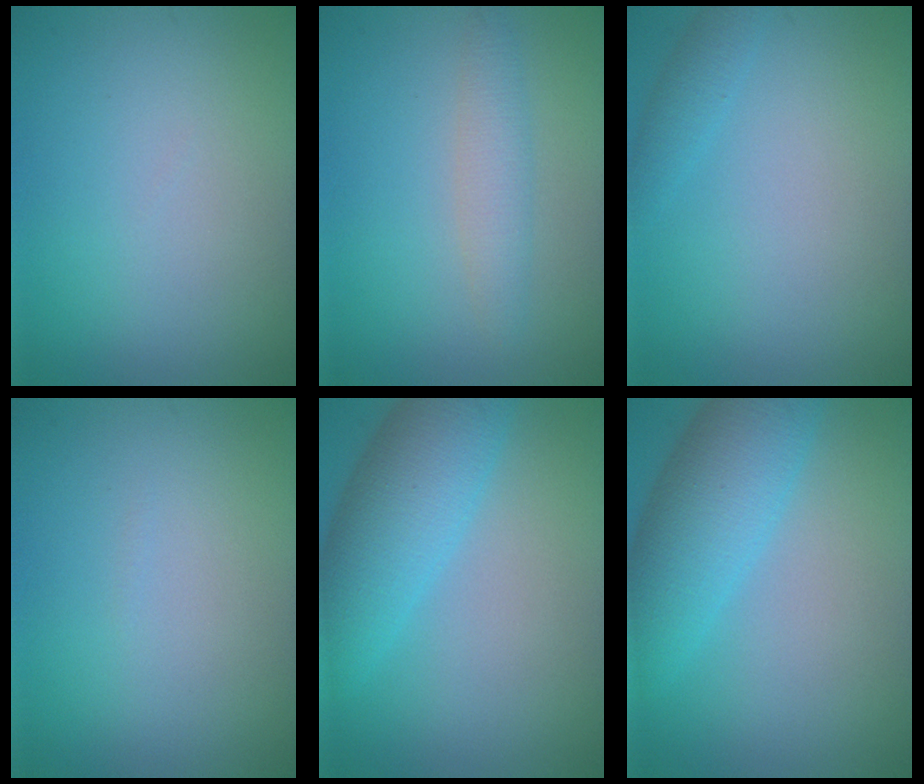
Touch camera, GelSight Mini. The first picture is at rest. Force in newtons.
{"total": 2.2, "press": 2.2, "slide": 0.0}
{"total": 1.3, "press": 1.3, "slide": 0.1}
{"total": 0.0}
{"total": 6.6, "press": 6.6, "slide": 0.1}
{"total": 6.6, "press": 6.6, "slide": 0.1}